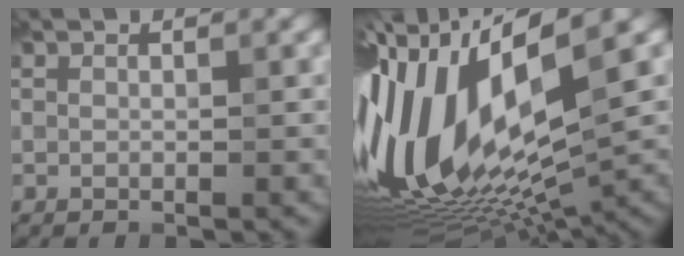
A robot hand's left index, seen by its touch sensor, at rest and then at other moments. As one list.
[{"total": 18.1, "force": [0.3, 5.4, 17.3], "torque": [-0.341, -0.033, 0.011]}]